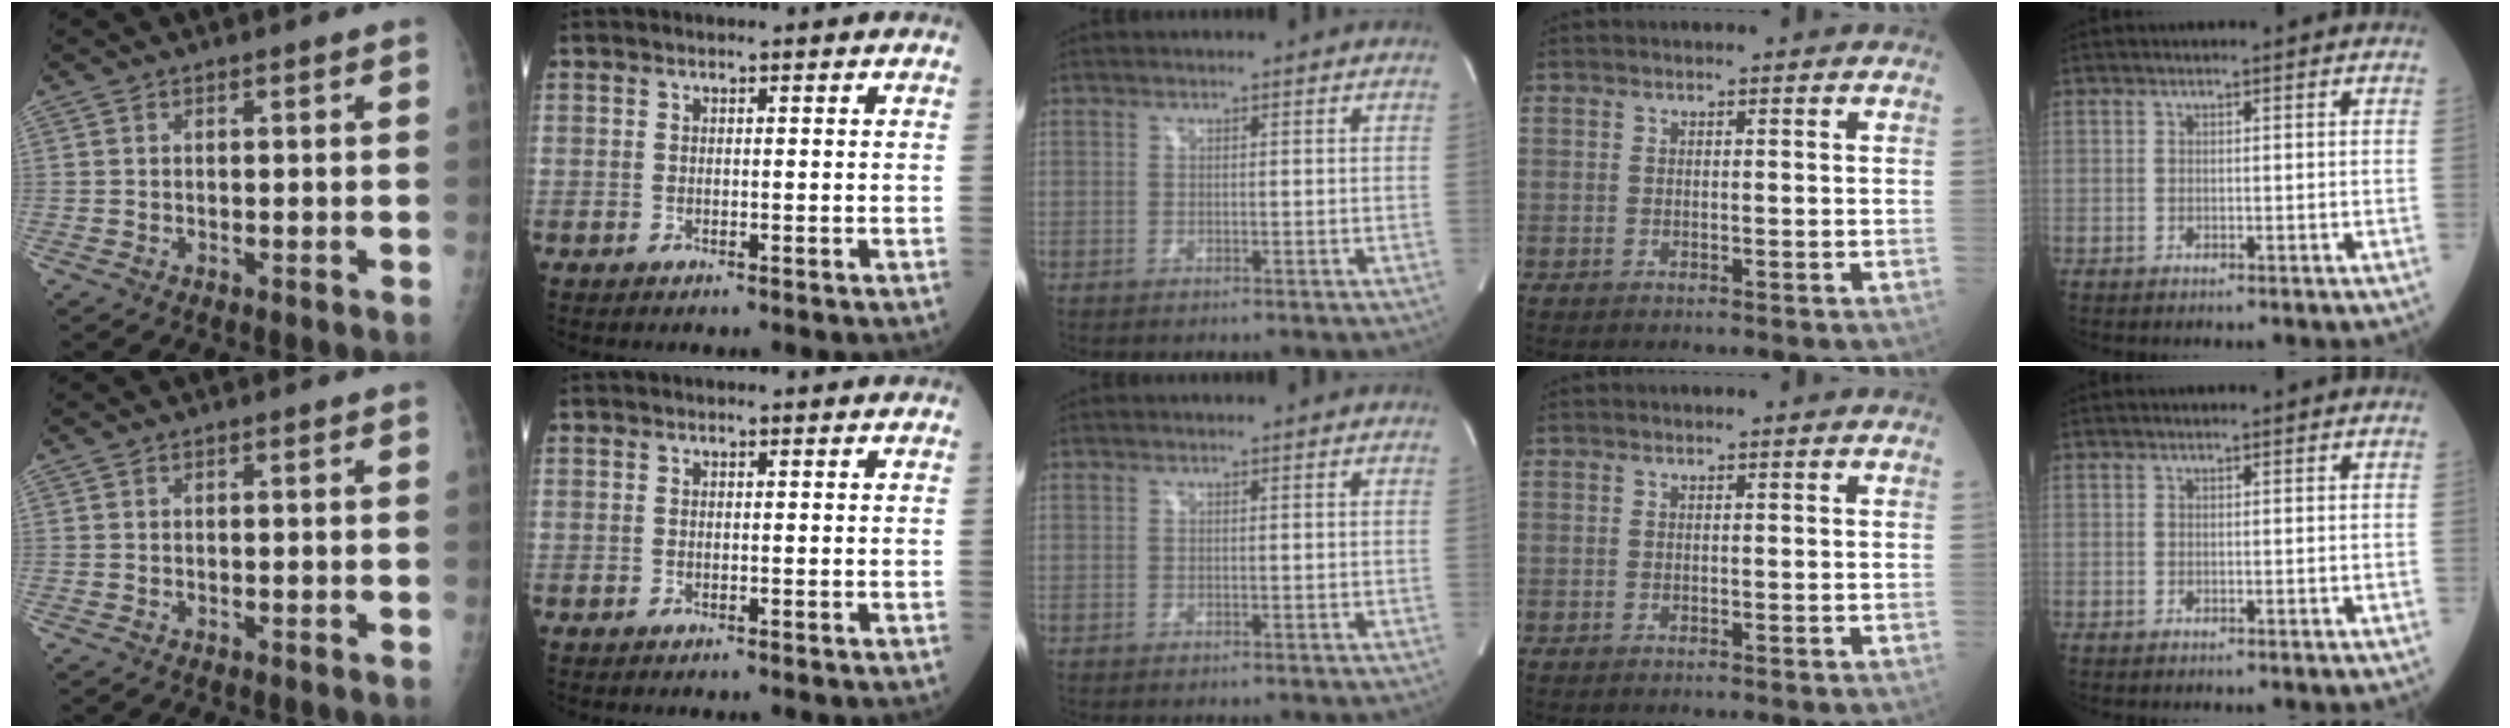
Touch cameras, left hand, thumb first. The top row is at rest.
{}